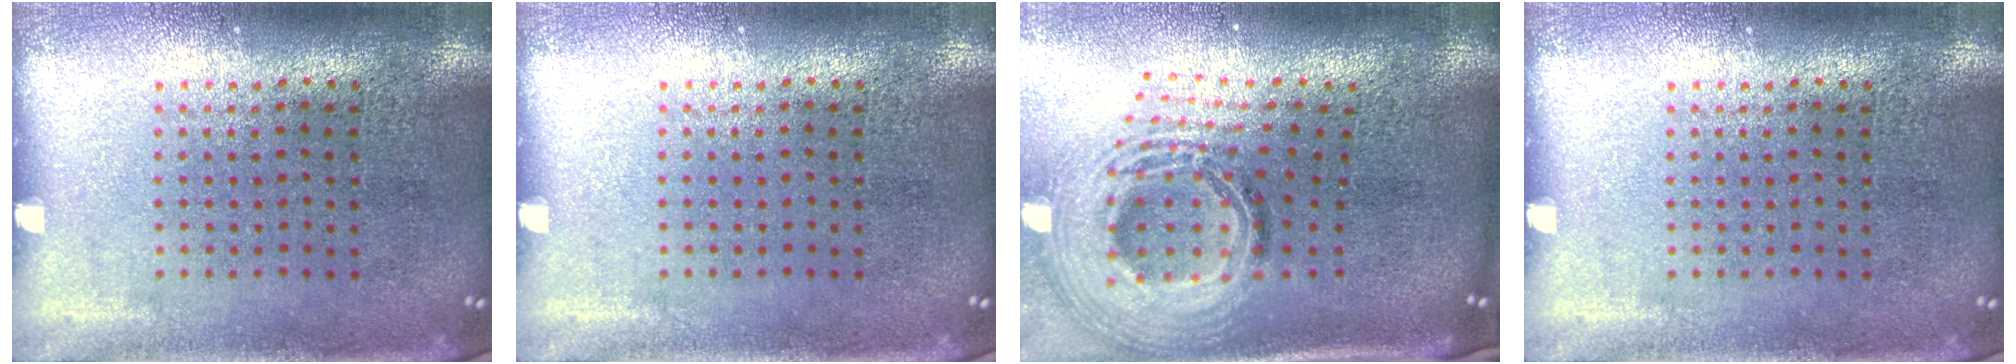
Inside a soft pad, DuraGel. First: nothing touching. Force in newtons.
{"total": 0.0}
{"total": 2.5, "press": 1.8, "slide": 1.8}
{"total": 0.0}